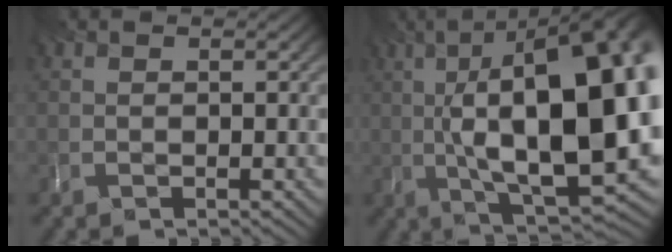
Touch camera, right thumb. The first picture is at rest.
{"total": 20.1, "force": [0.3, 8.3, 18.3], "torque": [-0.260, 0.019, -0.003]}